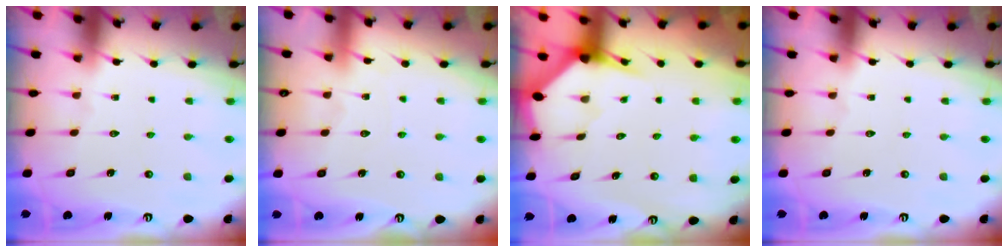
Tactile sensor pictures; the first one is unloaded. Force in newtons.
{"total": 2.7, "press": 2.7, "slide": 0.2}
{"total": 3.0, "press": 3.0, "slide": 0.2}
{"total": 0.0}